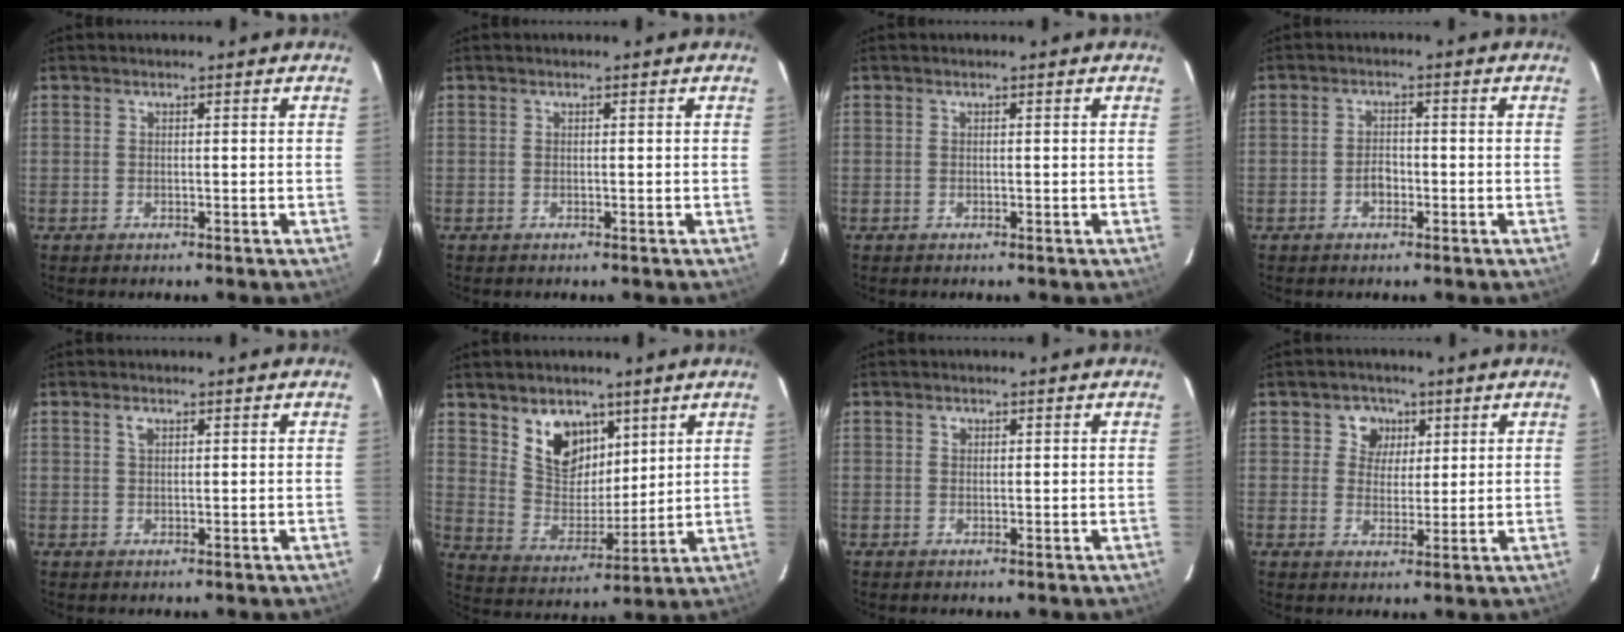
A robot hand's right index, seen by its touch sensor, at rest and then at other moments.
{"total": 0.0}
{"total": 0.0}
{"total": 2.4, "force": [-1.1, 1.6, 1.4], "torque": [-0.027, 0.005, -0.020]}
{"total": 1.4, "force": [0.7, 0.8, 0.9], "torque": [-0.018, 0.004, 0.012]}
{"total": 11.0, "force": [6.5, 7.2, 5.3], "torque": [-0.095, 0.004, 0.134]}
{"total": 0.8, "force": [0.3, 0.7, 0.2], "torque": [-0.003, 0.004, 0.005]}
{"total": 4.8, "force": [1.8, 4.3, 0.9], "torque": [0.000, 0.007, 0.029]}